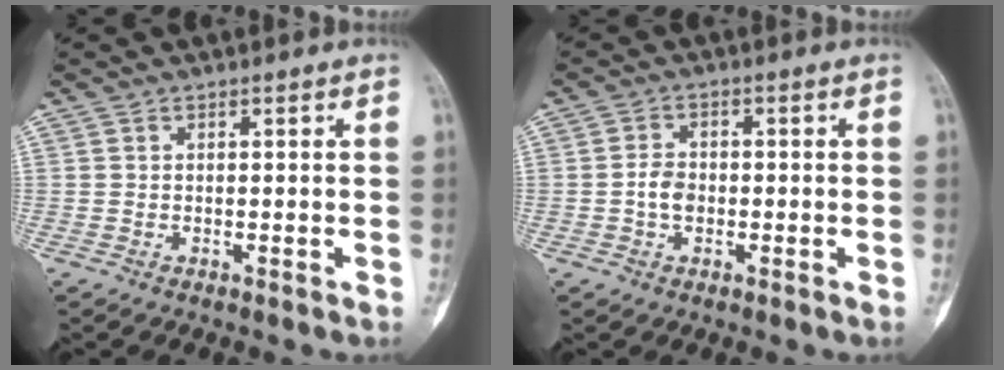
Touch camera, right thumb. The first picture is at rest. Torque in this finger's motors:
{"motor_torque": [0.59, 0.59, 0.24, -0.55, 0.12]}